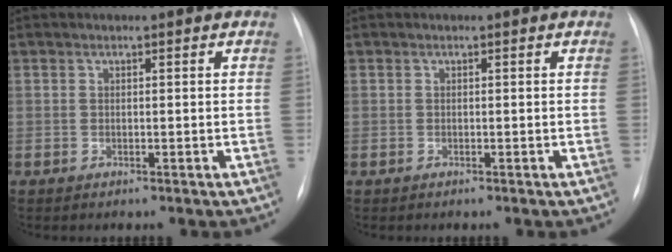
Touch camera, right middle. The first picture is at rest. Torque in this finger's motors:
{"motor_torque": [0.70, -0.68, 0.03, -0.04]}